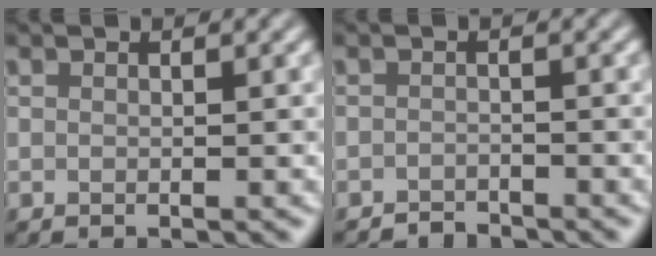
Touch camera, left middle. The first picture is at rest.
{"total": 1.4, "force": [-1.4, 0.2, 0.1], "torque": [0.000, 0.002, -0.028]}